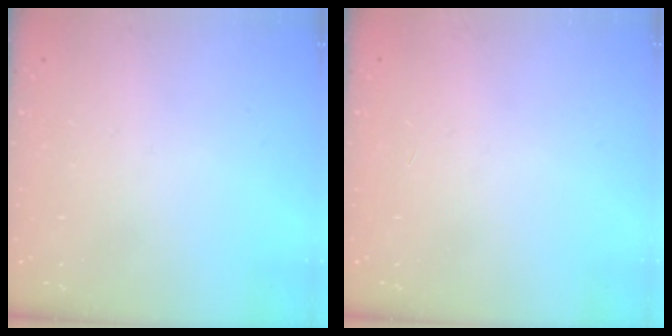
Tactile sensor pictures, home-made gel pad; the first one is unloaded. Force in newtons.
{"total": 0.0}